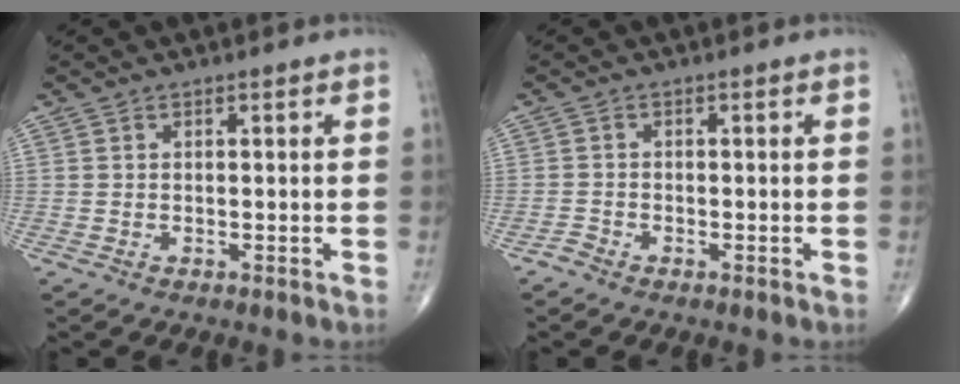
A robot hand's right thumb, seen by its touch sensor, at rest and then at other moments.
{"total": 1.1, "force": [-1.0, 0.5, 0.2], "torque": [-0.008, -0.001, -0.024]}